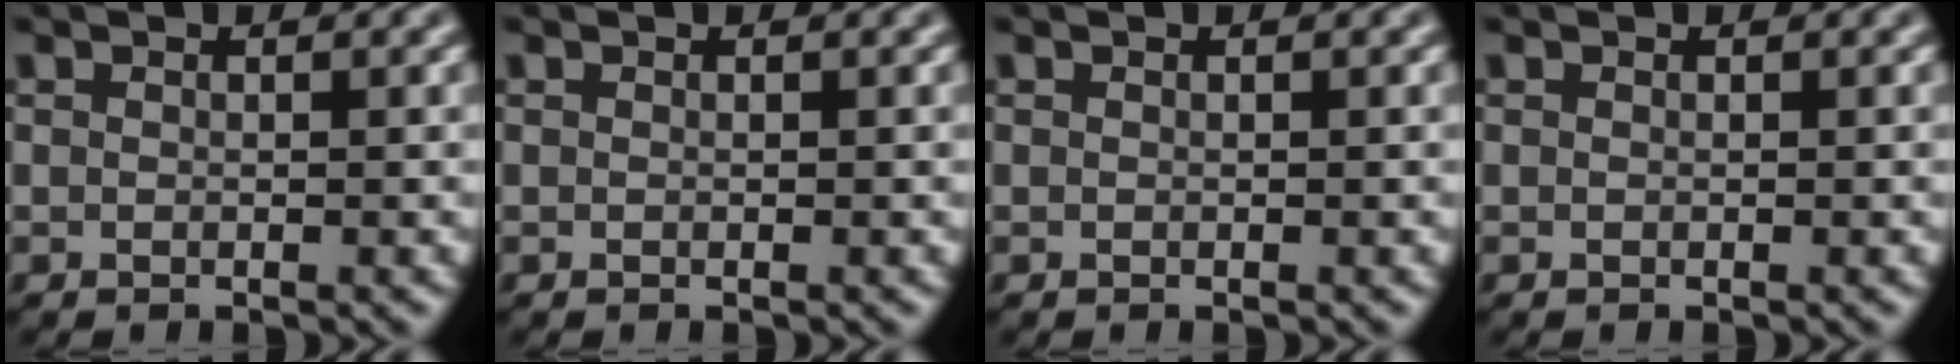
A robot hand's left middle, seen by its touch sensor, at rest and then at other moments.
{"total": 0.0}
{"total": 0.0}
{"total": 0.0}